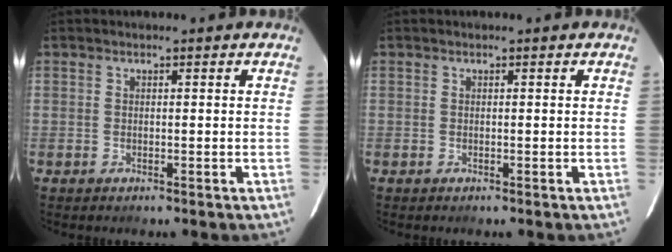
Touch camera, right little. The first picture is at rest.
{"total": 0.0}